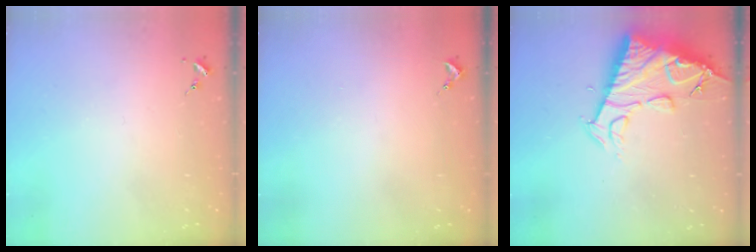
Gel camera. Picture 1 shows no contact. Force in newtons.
{"total": 0.9, "press": 0.9, "slide": 0.1}
{"total": 13.5, "press": 13.4, "slide": 1.3}